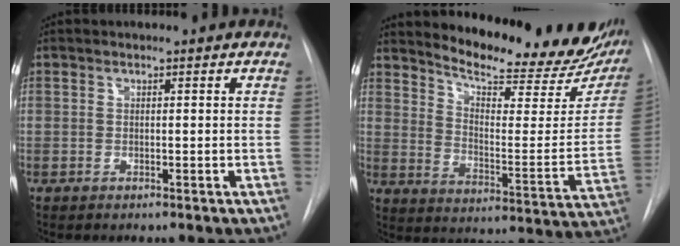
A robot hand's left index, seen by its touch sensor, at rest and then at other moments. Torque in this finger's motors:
{"motor_torque": [0.85, -0.95, 0.37, 0.07]}